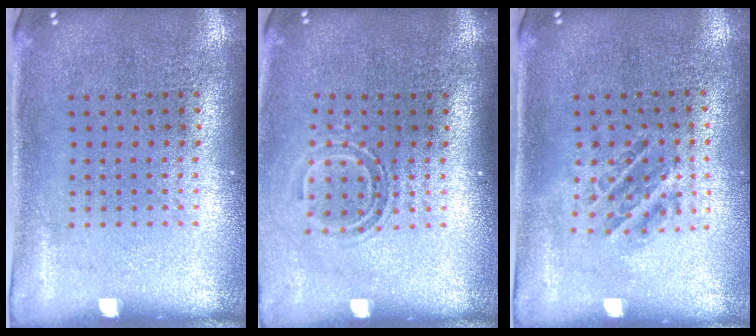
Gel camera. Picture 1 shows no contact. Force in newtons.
{"total": 1.6, "press": 1.0, "slide": 1.2}
{"total": 1.0, "press": 1.0, "slide": 0.2}